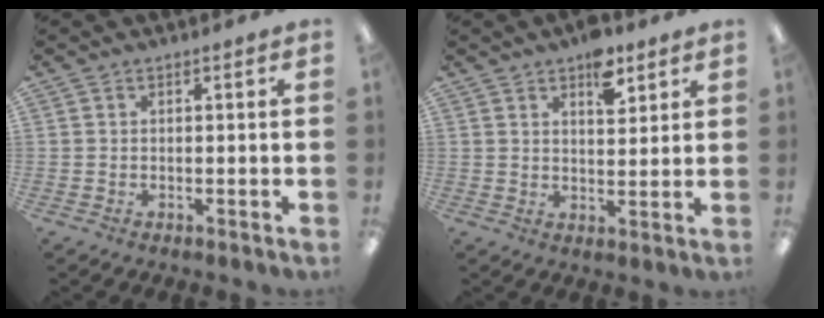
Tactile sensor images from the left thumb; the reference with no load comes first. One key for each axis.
{"total": 7.5, "fx": 5.0, "fy": 3.6, "fz": 4.3, "tx": -0.040, "ty": -0.028, "tz": 0.079}